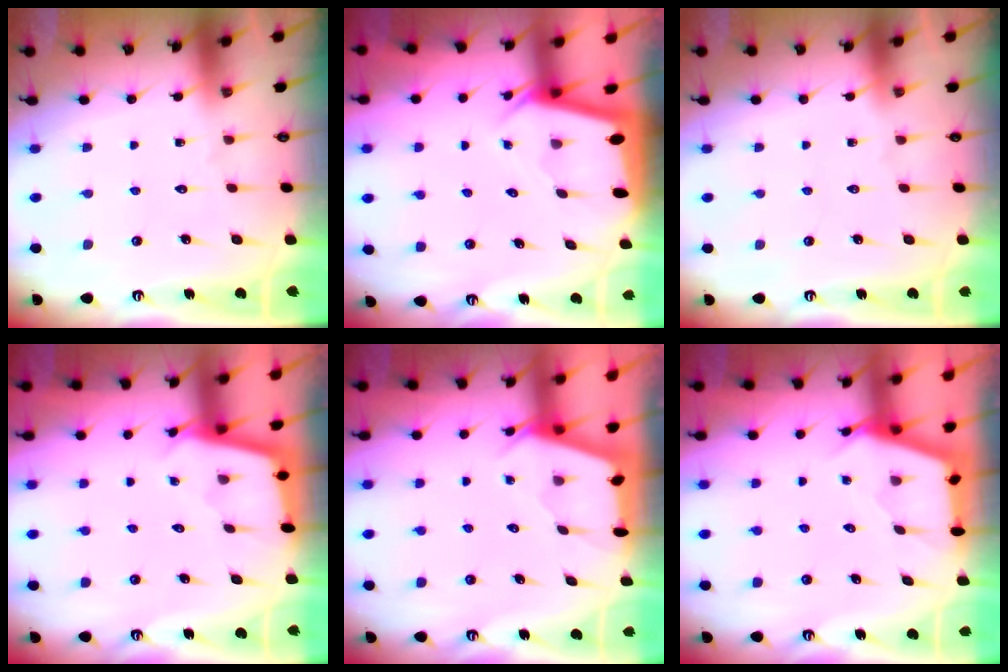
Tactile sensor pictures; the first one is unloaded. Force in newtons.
{"total": 2.4, "press": 2.4, "slide": 0.2}
{"total": 0.0}
{"total": 2.3, "press": 2.3, "slide": 0.2}
{"total": 2.5, "press": 2.5, "slide": 0.3}
{"total": 2.8, "press": 2.8, "slide": 0.4}